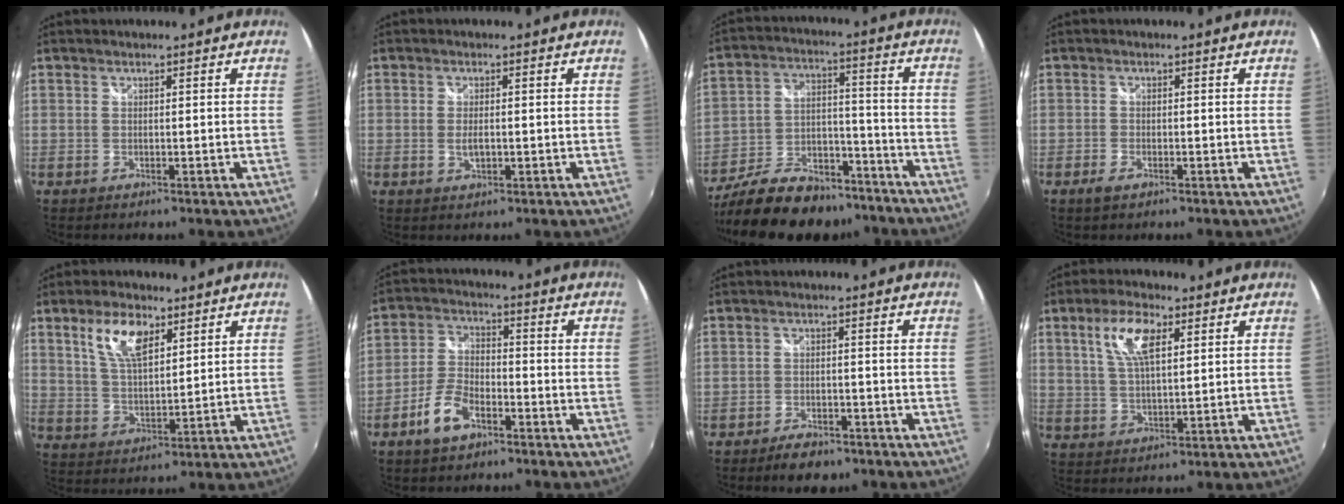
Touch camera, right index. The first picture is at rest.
{"total": 2.4, "force": [-0.4, 1.2, 2.0], "torque": [-0.037, -0.002, -0.006]}
{"total": 22.8, "force": [-18.0, 10.2, 9.7], "torque": [-0.202, 0.023, -0.261]}
{"total": 2.2, "force": [-1.4, 1.0, 1.3], "torque": [-0.031, -0.003, -0.026]}
{"total": 8.5, "force": [4.6, 3.7, 6.2], "torque": [-0.119, 0.009, 0.090]}
{"total": 8.0, "force": [-4.7, 3.9, 5.1], "torque": [-0.113, 0.007, -0.087]}
{"total": 5.9, "force": [-4.5, 2.6, 2.6], "torque": [-0.065, 0.005, -0.068]}
{"total": 8.2, "force": [3.4, 3.2, 6.7], "torque": [-0.131, 0.010, 0.065]}